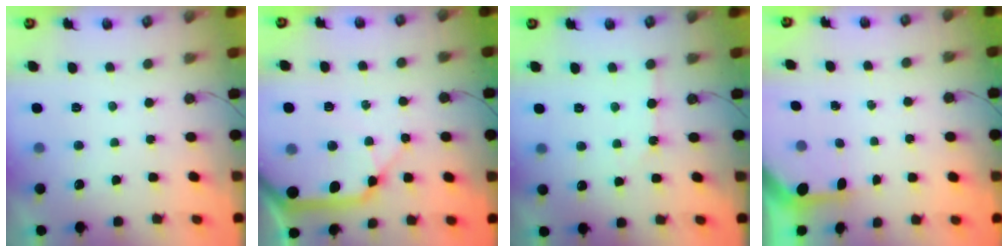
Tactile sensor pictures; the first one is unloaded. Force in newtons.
{"total": 20.2, "press": 20.0, "slide": 3.0}
{"total": 2.3, "press": 2.3, "slide": 0.3}
{"total": 3.0, "press": 3.0, "slide": 0.2}